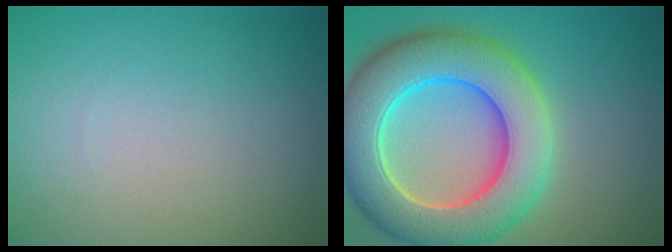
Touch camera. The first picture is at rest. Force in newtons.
{"total": 10.8, "press": 10.8, "slide": 0.8}